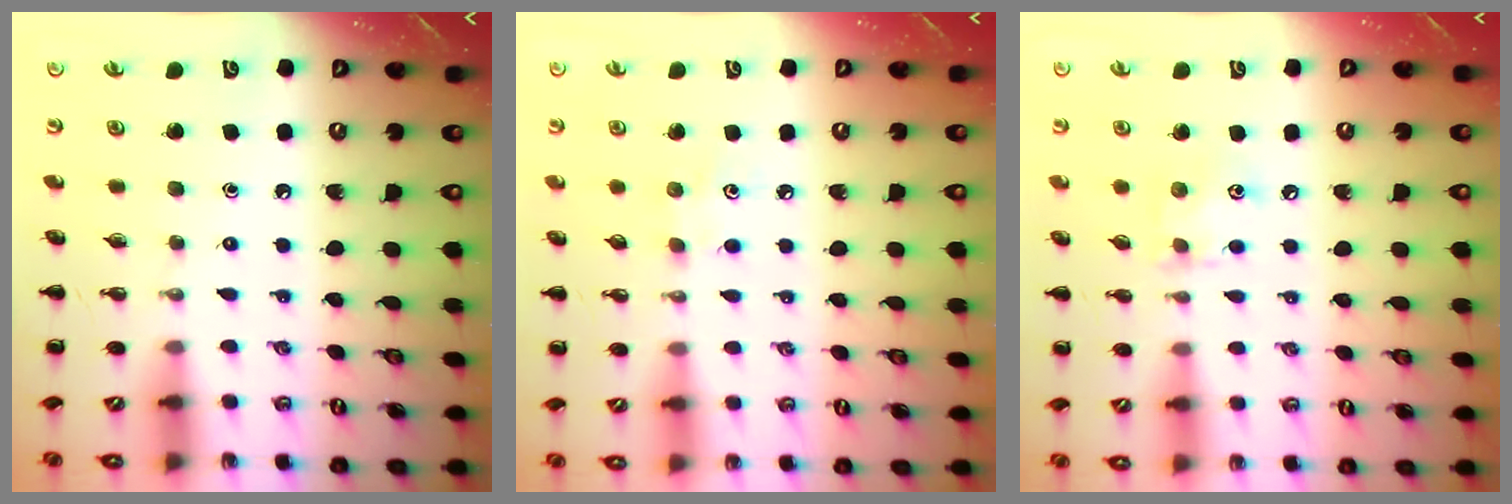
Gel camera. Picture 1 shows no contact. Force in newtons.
{"total": 3.7, "press": 3.6, "slide": 0.9}
{"total": 6.6, "press": 6.6, "slide": 1.1}